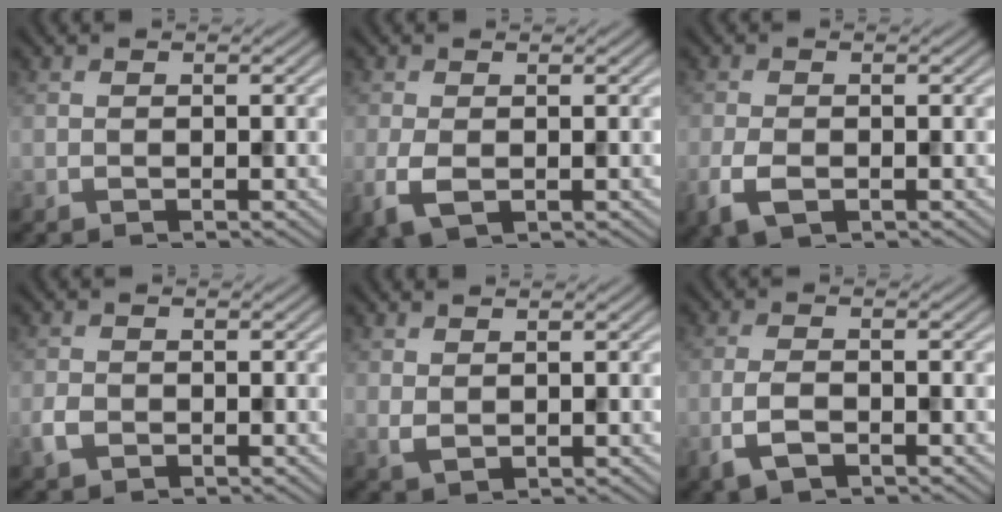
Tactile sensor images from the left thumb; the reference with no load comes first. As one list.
[{"total": 3.4, "force": [-0.8, 2.0, 2.7], "torque": [-0.074, -0.012, -0.016]}, {"total": 3.5, "force": [-1.4, 1.8, 2.6], "torque": [-0.067, -0.010, -0.027]}, {"total": 2.0, "force": [-0.9, 1.4, 1.0], "torque": [-0.025, -0.004, -0.022]}, {"total": 1.4, "force": [0.8, 0.8, 0.9], "torque": [-0.022, -0.004, 0.020]}, {"total": 3.3, "force": [-1.6, 1.4, 2.5], "torque": [-0.061, -0.004, -0.036]}]